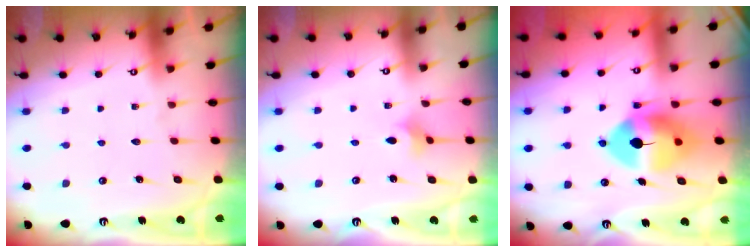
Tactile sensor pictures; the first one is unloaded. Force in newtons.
{"total": 2.5, "press": 2.5, "slide": 0.4}
{"total": 14.0, "press": 13.8, "slide": 2.3}